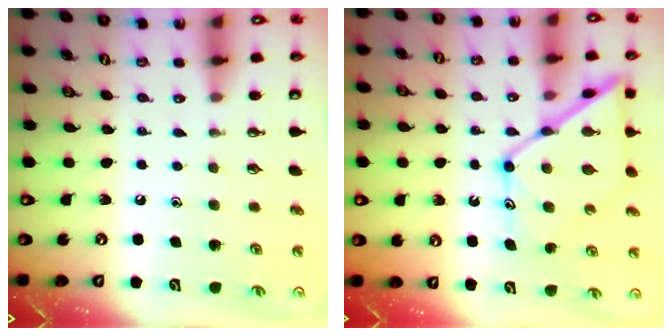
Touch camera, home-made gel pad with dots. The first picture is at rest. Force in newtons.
{"total": 16.0, "press": 15.9, "slide": 1.4}